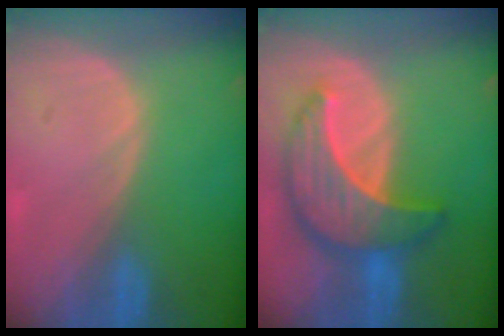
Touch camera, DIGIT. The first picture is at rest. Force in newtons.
{"total": 9.8, "press": 9.8, "slide": 0.8}